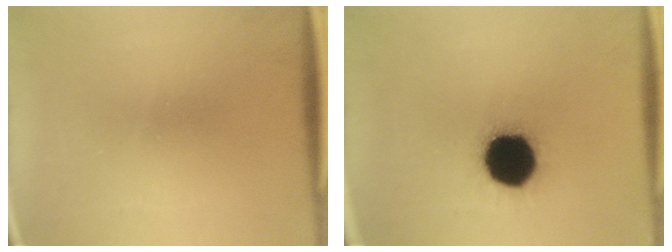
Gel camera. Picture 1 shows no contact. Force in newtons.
{"total": 19.7}